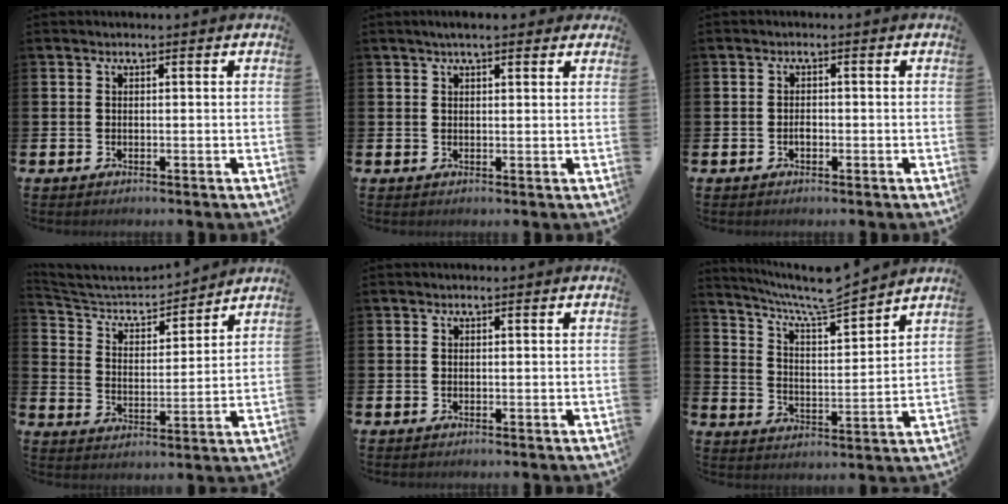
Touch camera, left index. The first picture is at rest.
{"total": 3.0, "force": [2.5, 0.8, 1.4], "torque": [-0.026, -0.003, 0.043]}
{"total": 1.1, "force": [-0.4, 0.7, 0.7], "torque": [-0.013, 0.002, -0.008]}
{"total": 5.8, "force": [5.4, 1.4, 1.3], "torque": [-0.055, -0.042, 0.090]}
{"total": 0.0}
{"total": 7.7, "force": [7.3, 0.5, 2.4], "torque": [-0.075, -0.052, 0.127]}